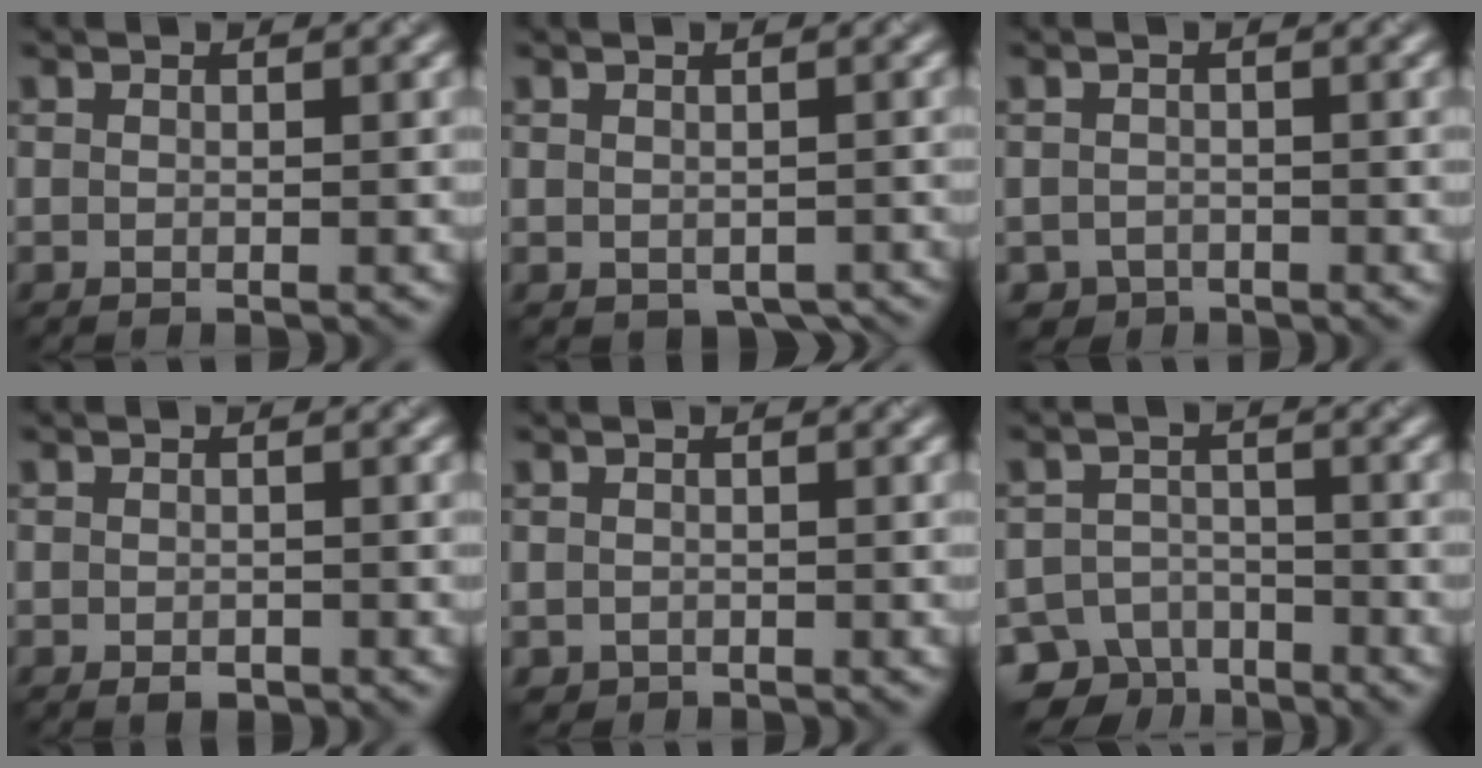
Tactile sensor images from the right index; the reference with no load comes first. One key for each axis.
{"total": 2.5, "fx": -1.2, "fy": 1.6, "fz": 1.5, "tx": -0.016, "ty": -0.013, "tz": -0.008}
{"total": 1.5, "fx": -1.2, "fy": 0.9, "fz": 0.1, "tx": 0.007, "ty": -0.005, "tz": -0.022}
{"total": 1.0, "fx": -0.5, "fy": 0.6, "fz": 0.6, "tx": -0.007, "ty": -0.004, "tz": -0.007}
{"total": 0.5, "fx": -0.3, "fy": 0.4, "fz": 0.0, "tx": 0.003, "ty": -0.007, "tz": -0.006}
{"total": 6.9, "fx": -5.4, "fy": 3.9, "fz": 1.7, "tx": -0.007, "ty": -0.005, "tz": -0.087}